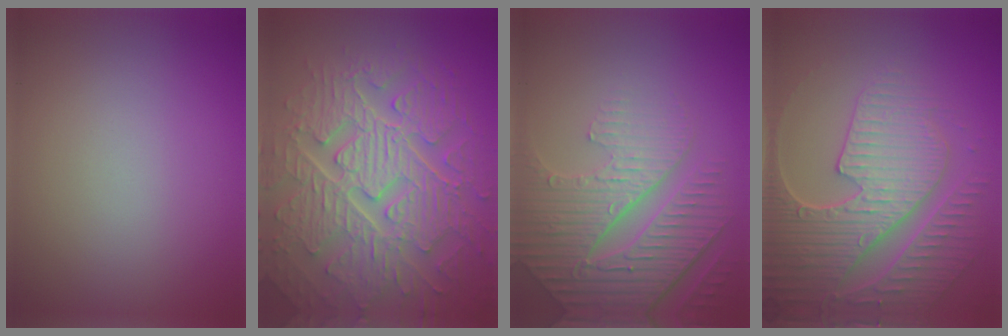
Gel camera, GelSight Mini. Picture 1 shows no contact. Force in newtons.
{"total": 10.4, "press": 7.1, "slide": 7.5}
{"total": 7.0, "press": 5.4, "slide": 4.5}
{"total": 7.8, "press": 6.0, "slide": 5.0}